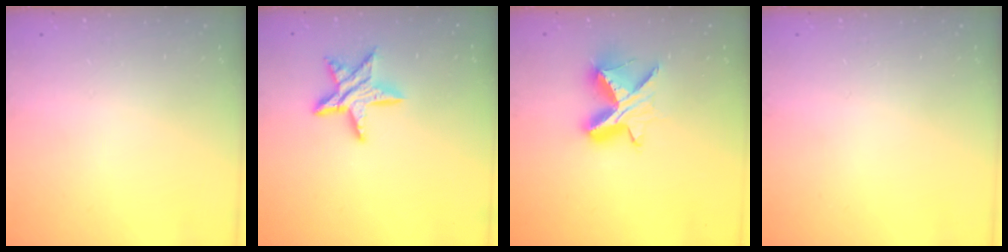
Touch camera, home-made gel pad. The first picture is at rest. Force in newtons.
{"total": 10.4, "press": 10.4, "slide": 0.5}
{"total": 10.6, "press": 10.6, "slide": 0.7}
{"total": 0.0}